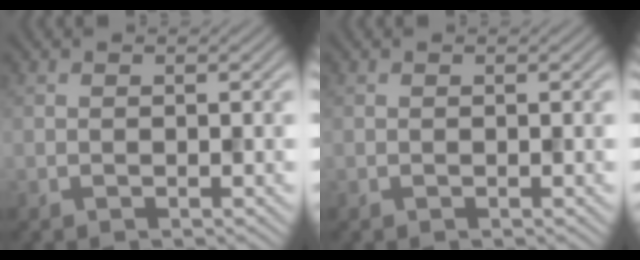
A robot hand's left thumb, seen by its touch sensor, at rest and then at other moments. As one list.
[{"total": 0.0}]